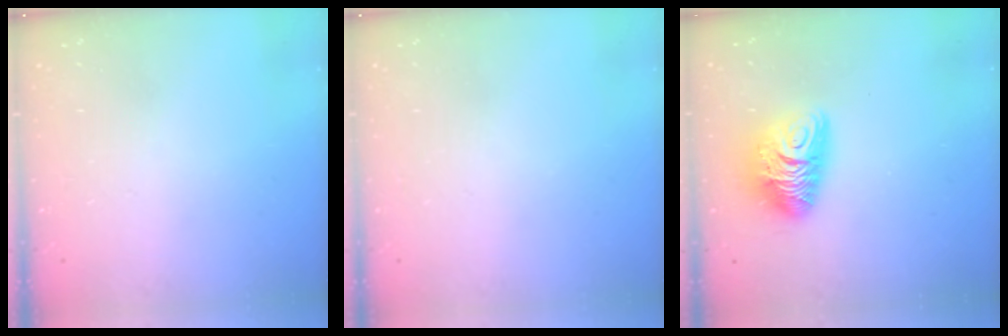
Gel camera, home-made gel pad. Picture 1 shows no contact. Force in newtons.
{"total": 0.0}
{"total": 10.7, "press": 10.6, "slide": 1.1}